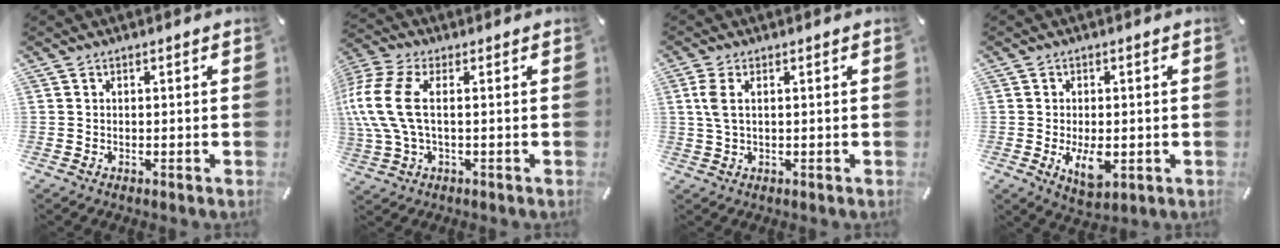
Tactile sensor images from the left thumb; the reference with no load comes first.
{"total": 12.0, "force": [0.9, 5.9, 10.4], "torque": [-0.233, -0.010, 0.018]}
{"total": 4.0, "force": [1.0, 1.6, 3.5], "torque": [-0.088, -0.002, 0.012]}
{"total": 7.0, "force": [-1.3, 3.8, 5.7], "torque": [-0.111, -0.013, -0.026]}